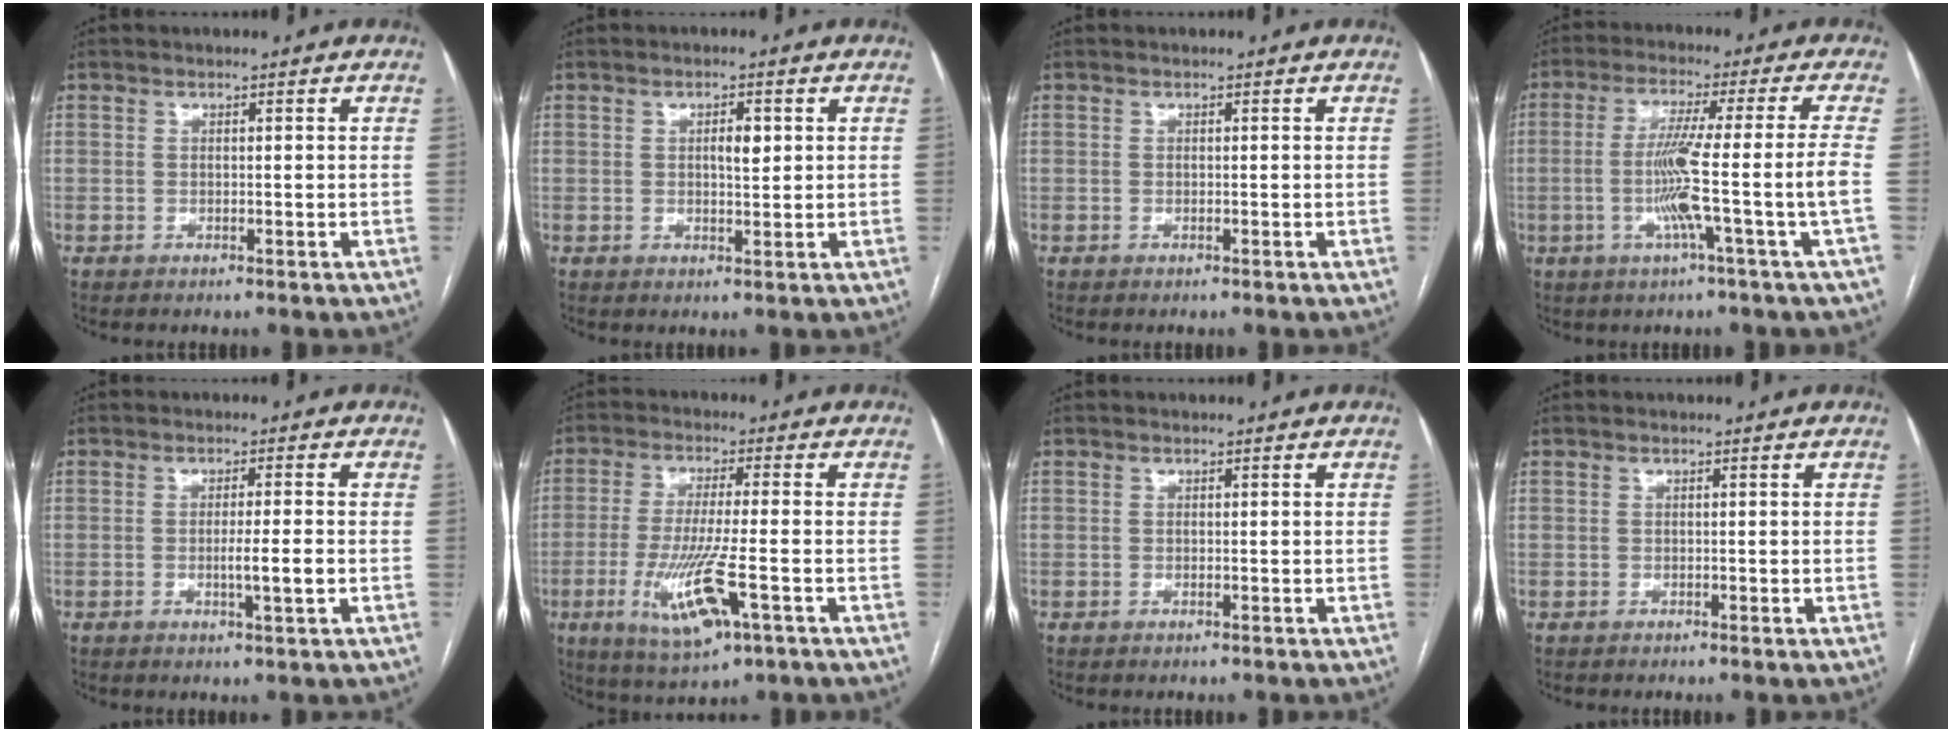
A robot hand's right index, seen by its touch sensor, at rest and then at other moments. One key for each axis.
{"total": 2.7, "fx": 0.6, "fy": 0.9, "fz": 2.4, "tx": -0.039, "ty": 0.000, "tz": 0.010}
{"total": 0.0}
{"total": 10.4, "fx": -2.7, "fy": -2.5, "fz": 9.8, "tx": -0.176, "ty": -0.005, "tz": -0.046}
{"total": 3.7, "fx": -0.9, "fy": -0.2, "fz": 3.6, "tx": -0.060, "ty": -0.005, "tz": -0.014}
{"total": 11.2, "fx": -4.1, "fy": 1.3, "fz": 10.4, "tx": -0.209, "ty": -0.026, "tz": -0.069}
{"total": 0.0}
{"total": 0.0}